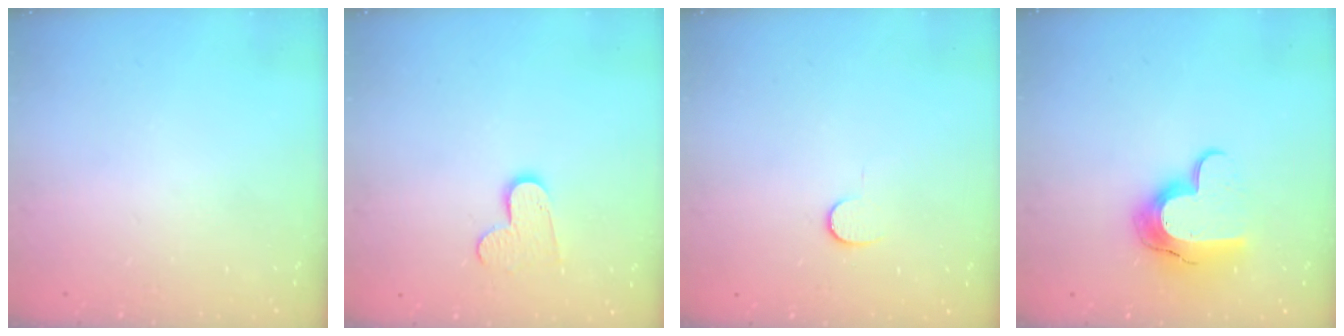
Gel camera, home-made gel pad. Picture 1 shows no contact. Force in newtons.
{"total": 8.5, "press": 8.5, "slide": 0.5}
{"total": 6.0, "press": 6.0, "slide": 0.5}
{"total": 13.0, "press": 13.0, "slide": 1.0}